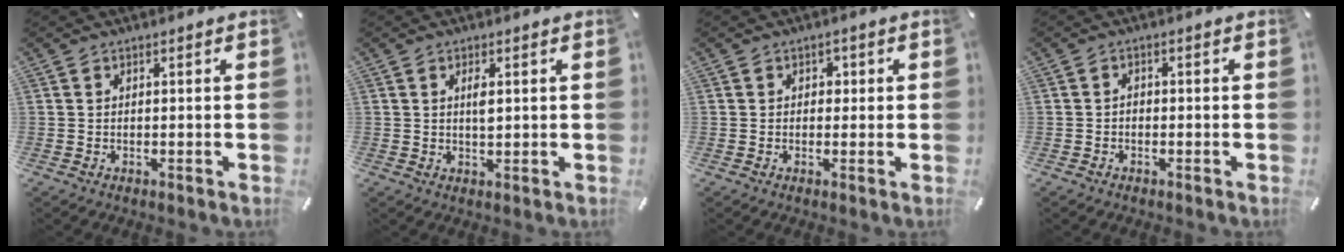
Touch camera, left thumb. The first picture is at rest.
{"total": 2.6, "force": [0.7, 0.9, 2.3], "torque": [-0.041, 0.000, 0.009]}
{"total": 1.6, "force": [-0.2, 1.5, 0.7], "torque": [-0.008, 0.005, -0.011]}
{"total": 1.4, "force": [-0.7, 1.0, 0.7], "torque": [-0.013, 0.006, -0.017]}